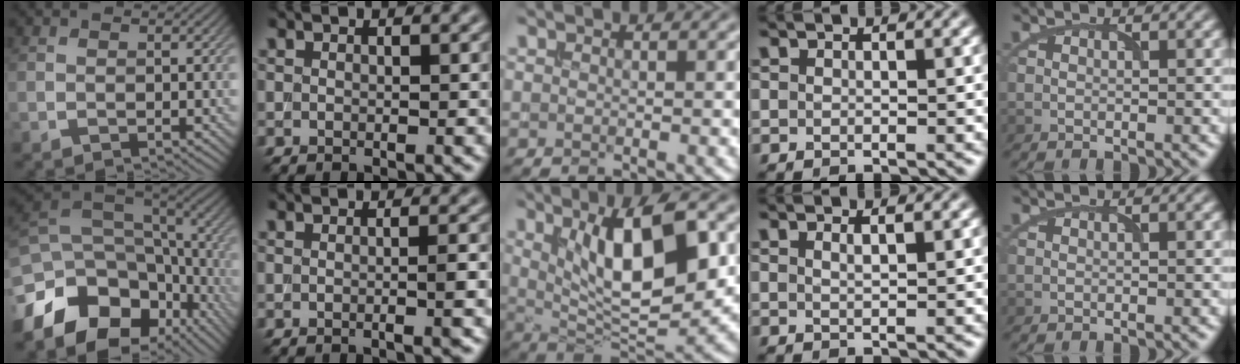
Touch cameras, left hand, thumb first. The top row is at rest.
{"thumb": {"total": 16.0, "force": [-6.5, 11.3, 9.2], "torque": [-0.222, -0.039, -0.086]}, "index": {"total": 2.5, "force": [-0.2, 0.8, 2.3], "torque": [-0.016, 0.001, -0.008]}, "middle": {"total": 9.7, "force": [2.4, 3.3, 8.8], "torque": [-0.137, -0.008, 0.042]}, "ring": {"total": 1.2, "force": [0.7, 0.4, 1.0], "torque": [-0.011, 0.003, 0.008]}}